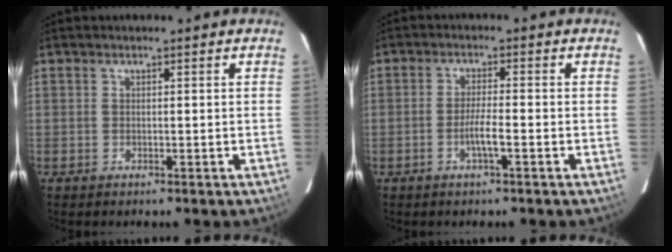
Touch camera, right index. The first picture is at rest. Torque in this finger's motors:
{"motor_torque": [0.85, -0.34, 0.43, 0.11]}